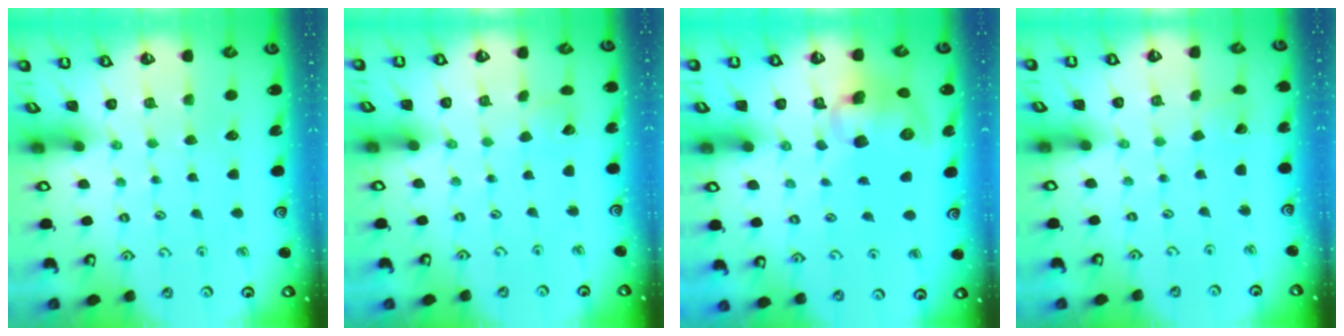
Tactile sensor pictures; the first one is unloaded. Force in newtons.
{"total": 2.4, "press": 2.4, "slide": 0.2}
{"total": 11.2, "press": 11.0, "slide": 1.9}
{"total": 1.2, "press": 1.2, "slide": 0.0}